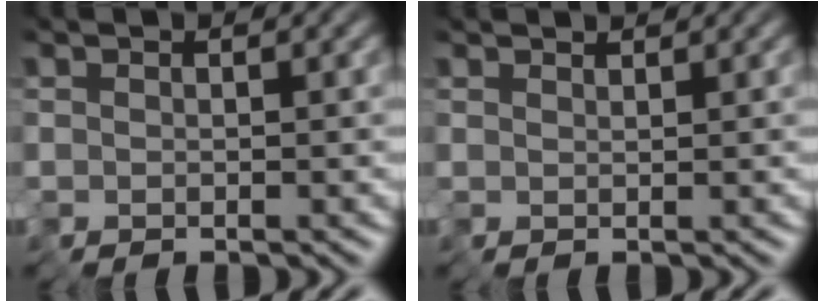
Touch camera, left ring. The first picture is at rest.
{"total": 0.6, "force": [0.6, 0.1, 0.1], "torque": [-0.007, 0.008, 0.012]}